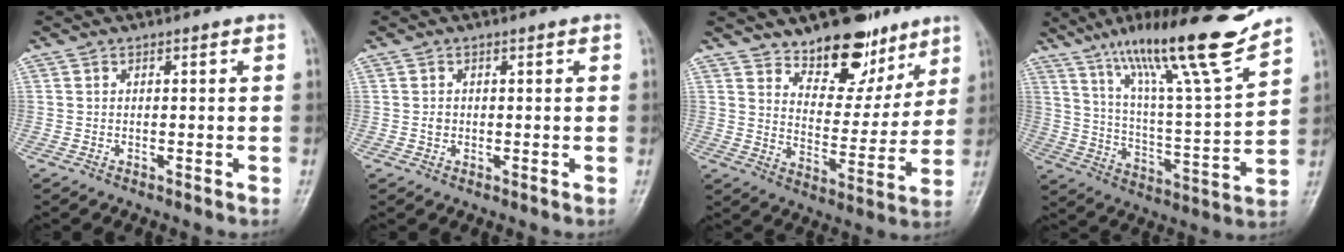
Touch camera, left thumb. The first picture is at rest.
{"total": 1.2, "force": [0.0, 1.0, 0.6], "torque": [-0.006, 0.002, 0.002]}
{"total": 14.4, "force": [10.2, 7.3, 7.2], "torque": [-0.053, -0.071, 0.166]}
{"total": 20.5, "force": [15.2, 1.3, 13.7], "torque": [-0.202, -0.073, 0.259]}